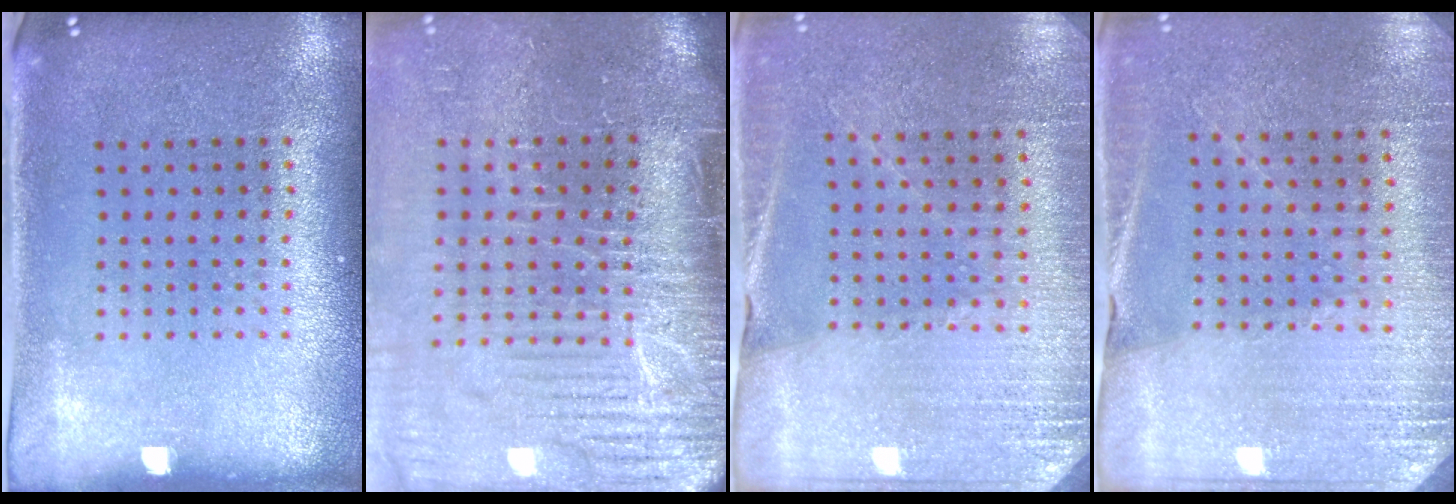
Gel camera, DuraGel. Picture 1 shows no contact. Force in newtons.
{"total": 5.0, "press": 4.2, "slide": 2.7}
{"total": 2.8, "press": 2.8, "slide": 0.2}
{"total": 2.8, "press": 2.8, "slide": 0.2}